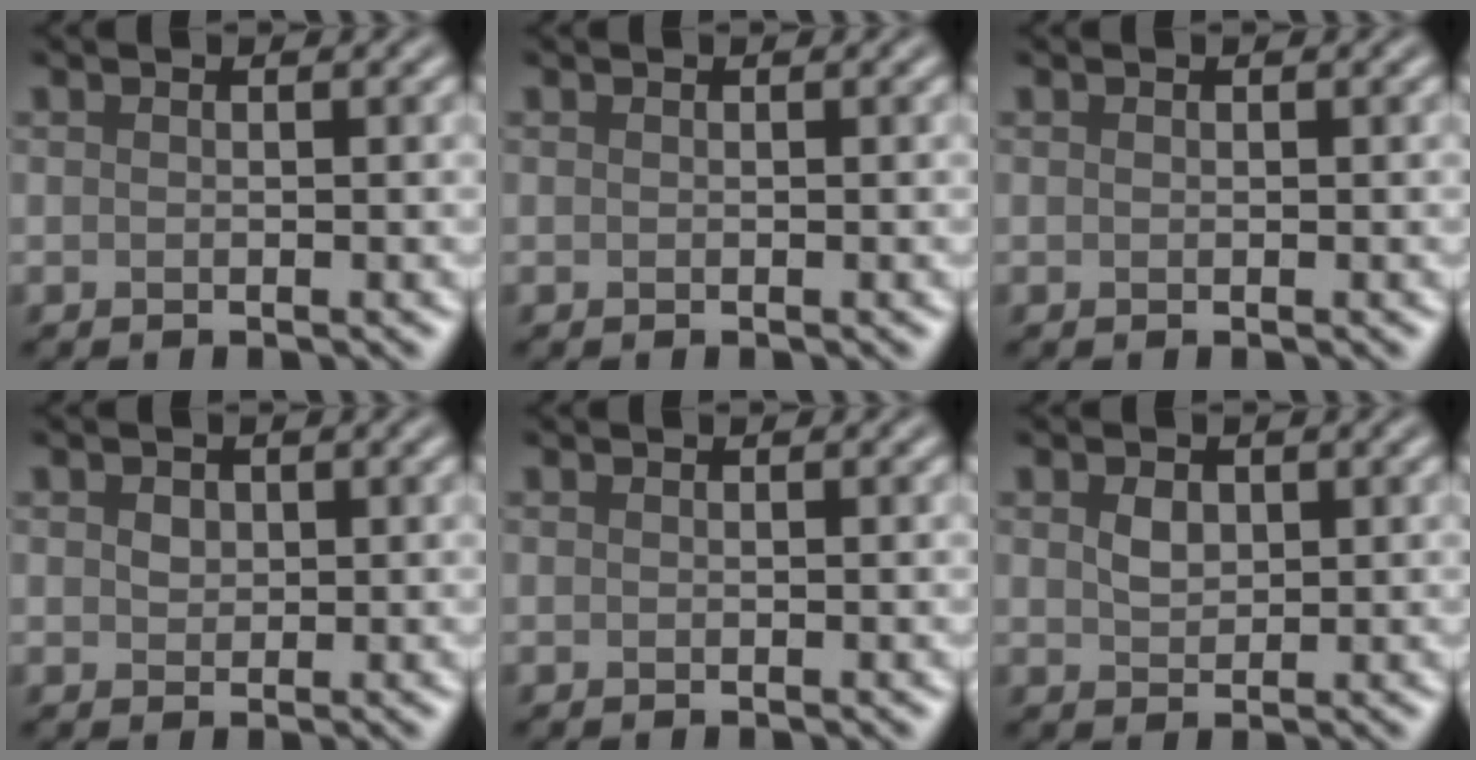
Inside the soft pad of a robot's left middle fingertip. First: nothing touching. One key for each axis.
{"total": 0.0}
{"total": 0.0}
{"total": 1.1, "fx": 0.4, "fy": 1.0, "fz": 0.4, "tx": -0.012, "ty": 0.000, "tz": 0.007}
{"total": 0.0}
{"total": 1.6, "fx": 0.6, "fy": 1.2, "fz": 0.9, "tx": -0.023, "ty": 0.000, "tz": 0.013}